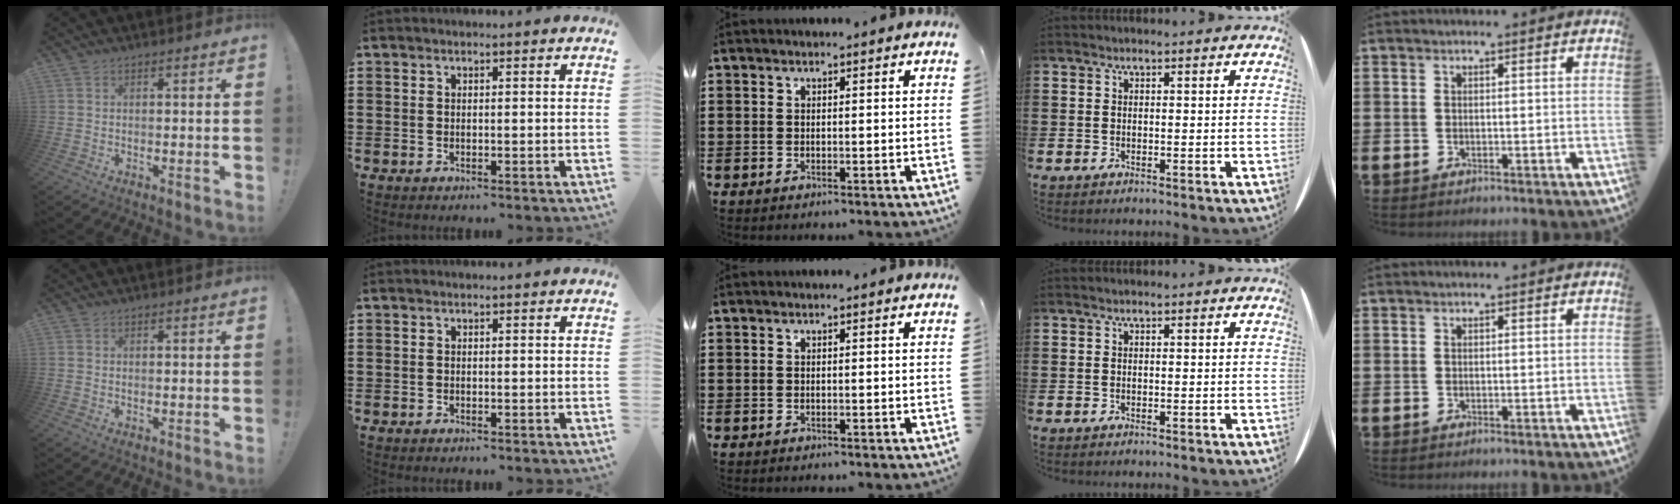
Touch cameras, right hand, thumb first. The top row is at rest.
{}